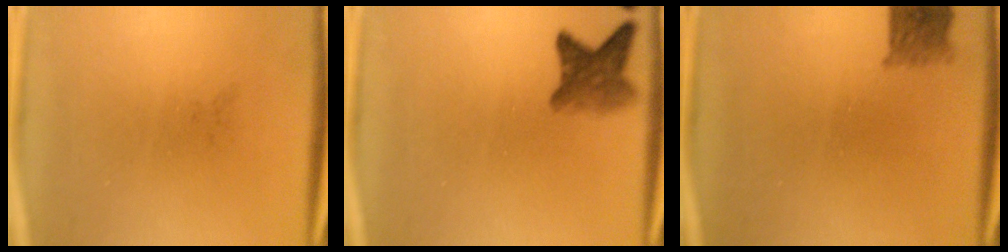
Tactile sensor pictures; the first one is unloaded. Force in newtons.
{"total": 4.3}
{"total": 2.8}